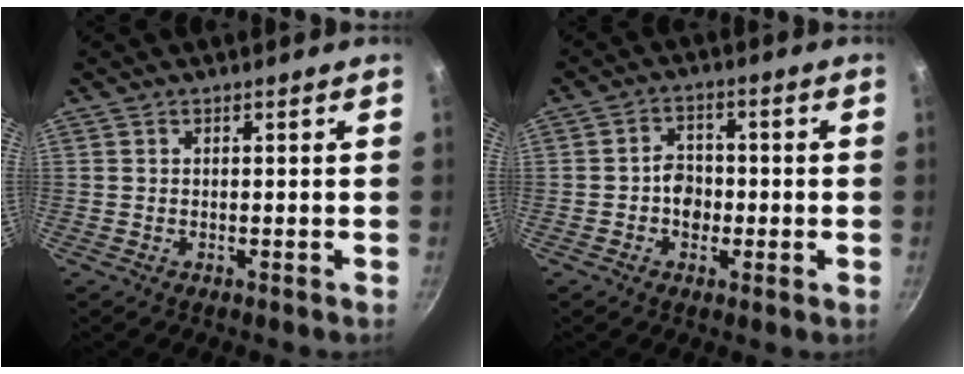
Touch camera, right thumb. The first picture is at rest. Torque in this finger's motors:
{"motor_torque": [0.09, 1.16, 0.42, -0.17, 0.07]}